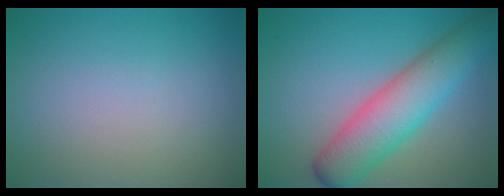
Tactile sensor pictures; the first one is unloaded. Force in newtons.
{"total": 7.0, "press": 7.0, "slide": 0.3}